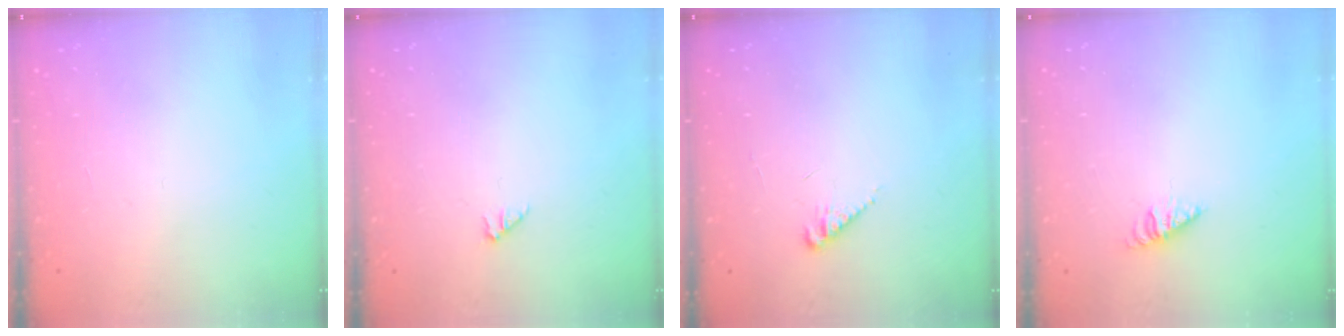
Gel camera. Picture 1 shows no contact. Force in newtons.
{"total": 0.0}
{"total": 2.7, "press": 2.6, "slide": 0.4}
{"total": 1.3, "press": 1.3, "slide": 0.2}